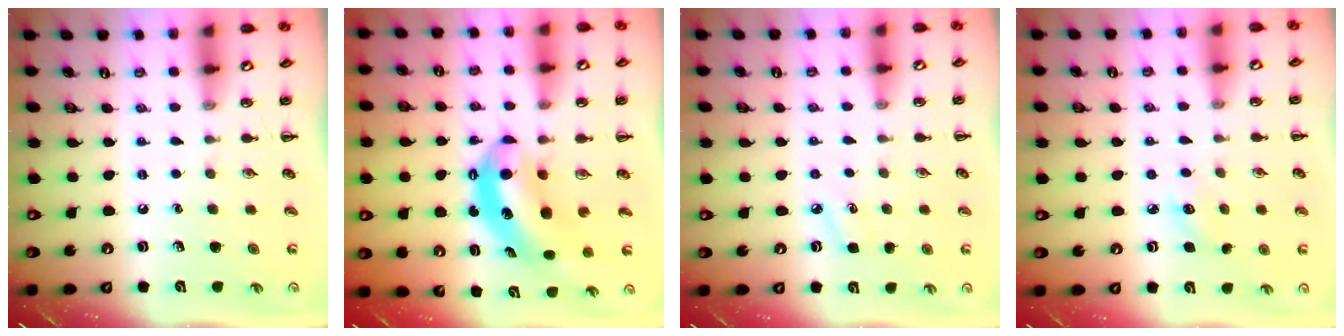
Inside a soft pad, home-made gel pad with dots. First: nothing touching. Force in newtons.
{"total": 6.7, "press": 6.6, "slide": 1.5}
{"total": 4.4, "press": 4.2, "slide": 1.3}
{"total": 4.4, "press": 4.2, "slide": 1.2}